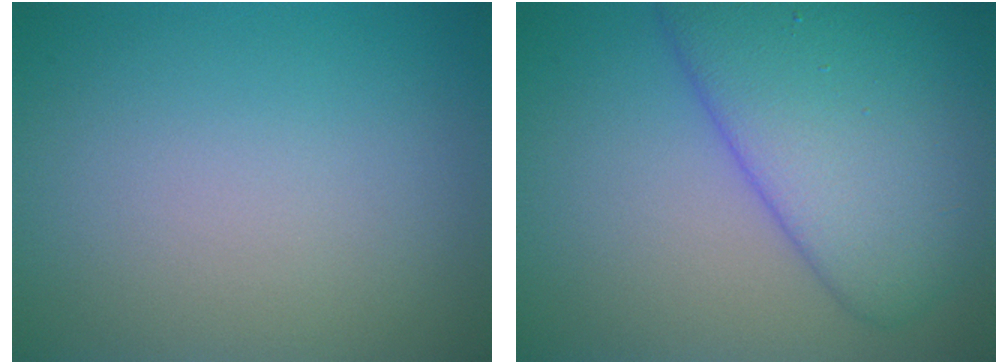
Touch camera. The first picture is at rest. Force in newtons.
{"total": 8.5, "press": 8.5, "slide": 0.4}